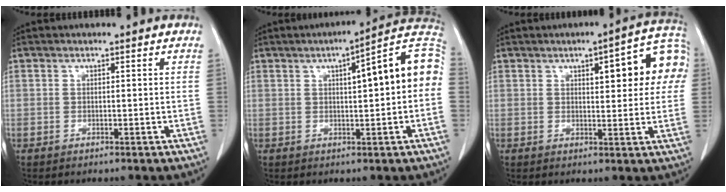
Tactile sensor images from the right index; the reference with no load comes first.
{"total": 12.3, "force": [1.6, 1.9, 12.1], "torque": [-0.161, 0.038, 0.016]}
{"total": 11.3, "force": [3.2, 3.2, 10.4], "torque": [-0.121, 0.027, 0.034]}